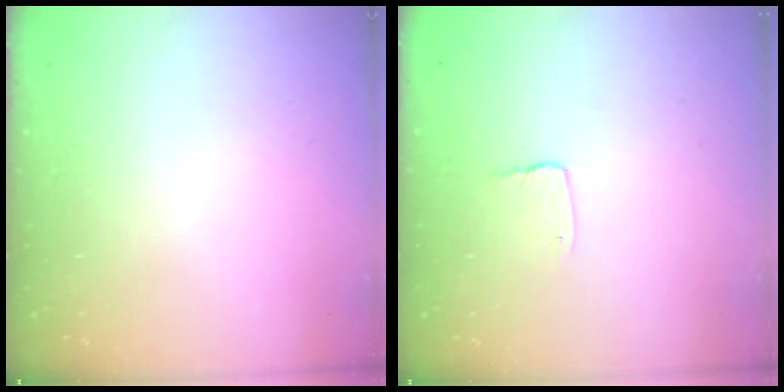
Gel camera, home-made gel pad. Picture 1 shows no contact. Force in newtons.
{"total": 3.6, "press": 3.6, "slide": 0.3}